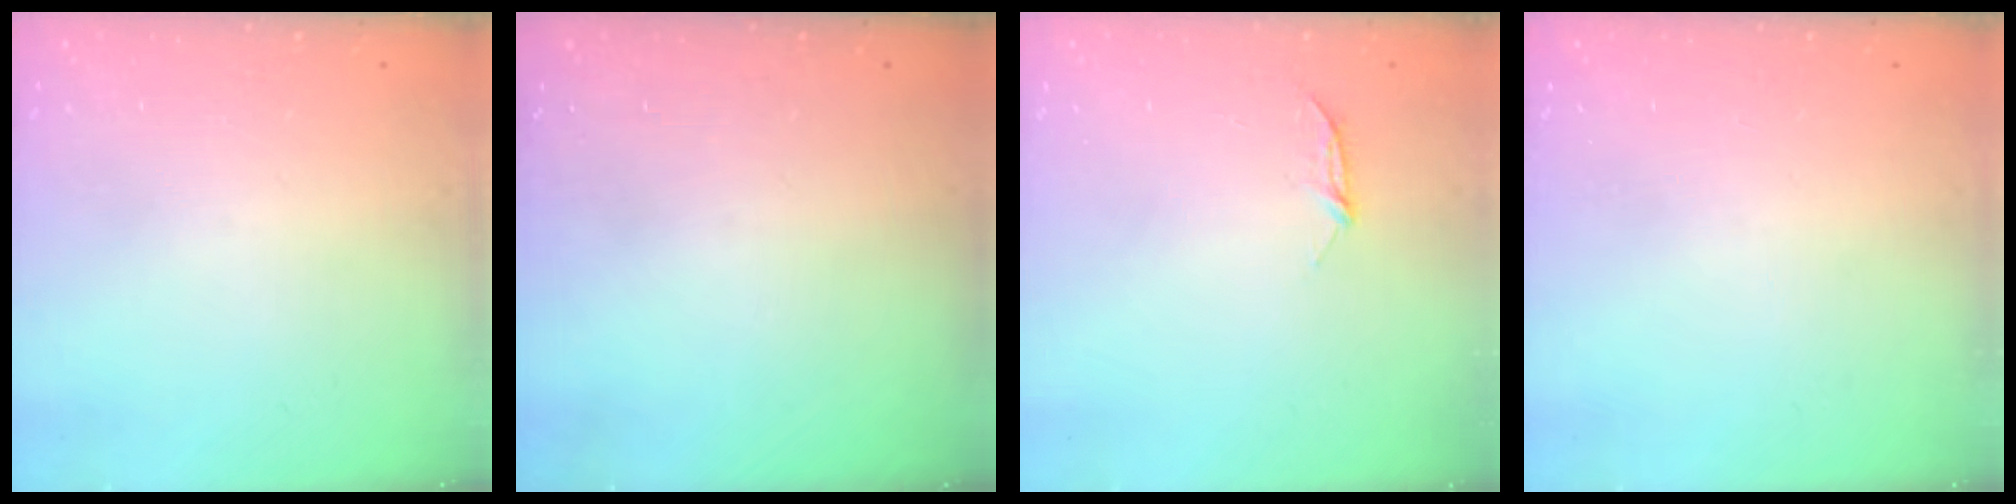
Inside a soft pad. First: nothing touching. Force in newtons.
{"total": 0.0}
{"total": 5.1, "press": 5.1, "slide": 0.6}
{"total": 0.0}